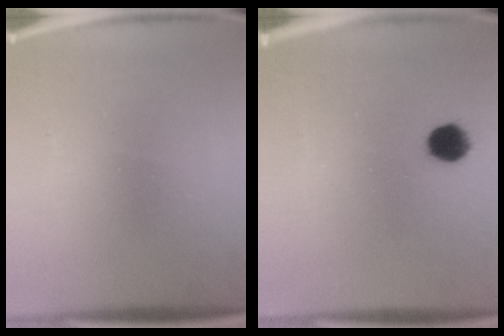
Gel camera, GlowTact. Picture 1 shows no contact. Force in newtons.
{"total": 5.1}